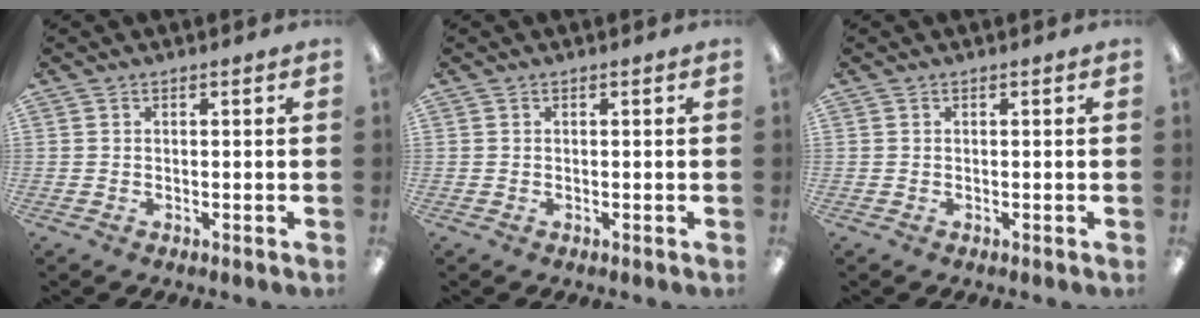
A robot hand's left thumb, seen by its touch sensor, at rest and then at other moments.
{"total": 0.0}
{"total": 0.0}